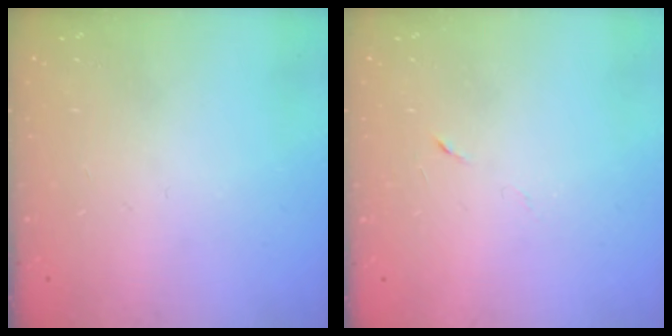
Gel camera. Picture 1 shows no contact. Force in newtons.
{"total": 2.9, "press": 2.7, "slide": 1.0}